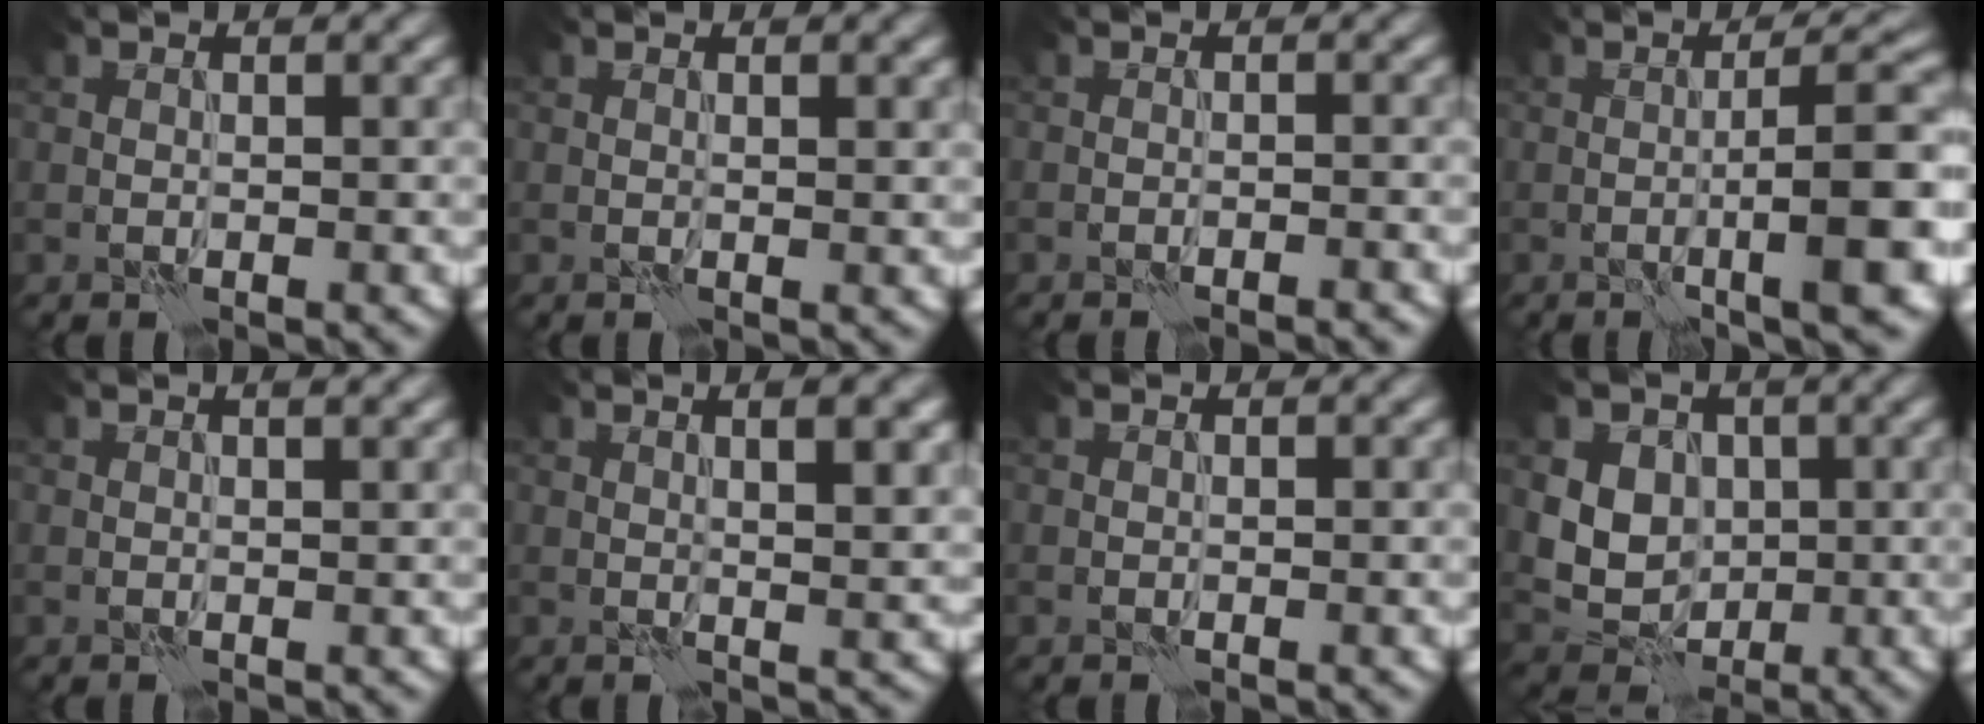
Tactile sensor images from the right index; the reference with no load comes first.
{"total": 1.1, "force": [0.5, 0.2, 0.9], "torque": [-0.012, 0.000, 0.007]}
{"total": 1.4, "force": [-1.4, 0.1, 0.4], "torque": [0.003, 0.007, -0.027]}
{"total": 7.5, "force": [-1.6, 1.3, 7.2], "torque": [-0.090, 0.014, -0.030]}
{"total": 1.2, "force": [0.9, 0.2, 0.8], "torque": [-0.012, -0.001, 0.009]}
{"total": 5.6, "force": [2.2, 1.9, 4.8], "torque": [-0.037, 0.020, 0.016]}
{"total": 0.0}
{"total": 6.0, "force": [1.8, 5.1, 2.6], "torque": [-0.046, 0.004, 0.033]}